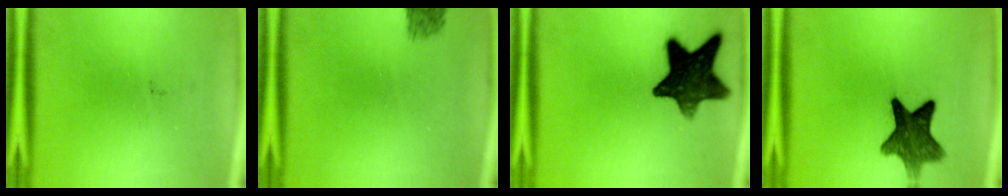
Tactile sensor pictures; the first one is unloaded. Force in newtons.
{"total": 1.8}
{"total": 13.5}
{"total": 9.7}